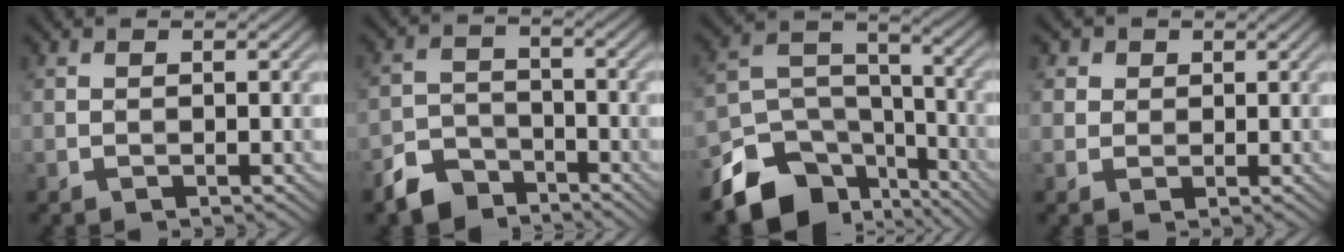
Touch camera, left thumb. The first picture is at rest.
{"total": 5.1, "force": [-4.2, 2.5, 1.5], "torque": [-0.033, 0.002, -0.087]}
{"total": 11.3, "force": [-7.6, 6.8, 4.8], "torque": [-0.094, -0.010, -0.139]}
{"total": 3.2, "force": [1.9, 2.5, 0.9], "torque": [-0.032, 0.000, 0.038]}